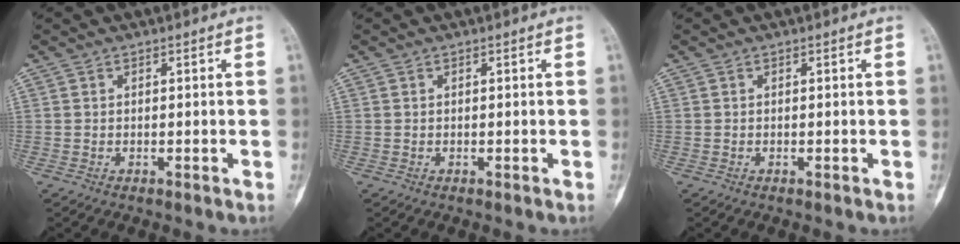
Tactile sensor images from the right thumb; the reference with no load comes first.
{"total": 0.0}
{"total": 0.0}